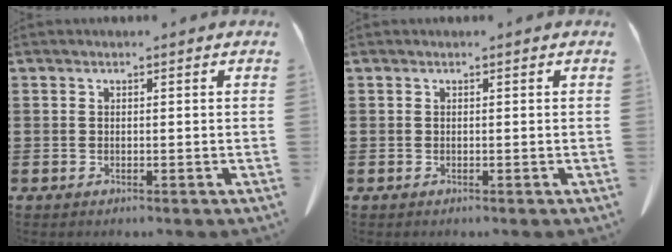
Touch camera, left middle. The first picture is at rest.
{"total": 0.0}